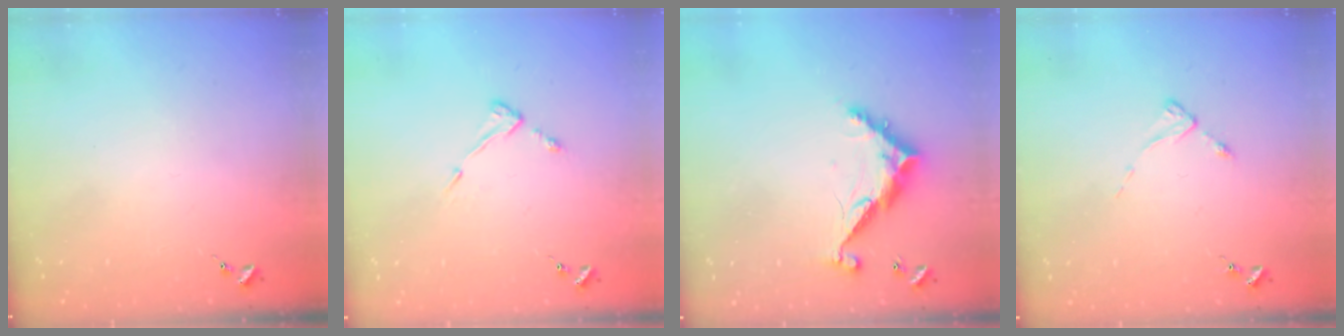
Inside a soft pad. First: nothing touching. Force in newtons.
{"total": 5.2, "press": 5.1, "slide": 0.6}
{"total": 10.2, "press": 10.2, "slide": 0.8}
{"total": 2.5, "press": 2.5, "slide": 0.3}